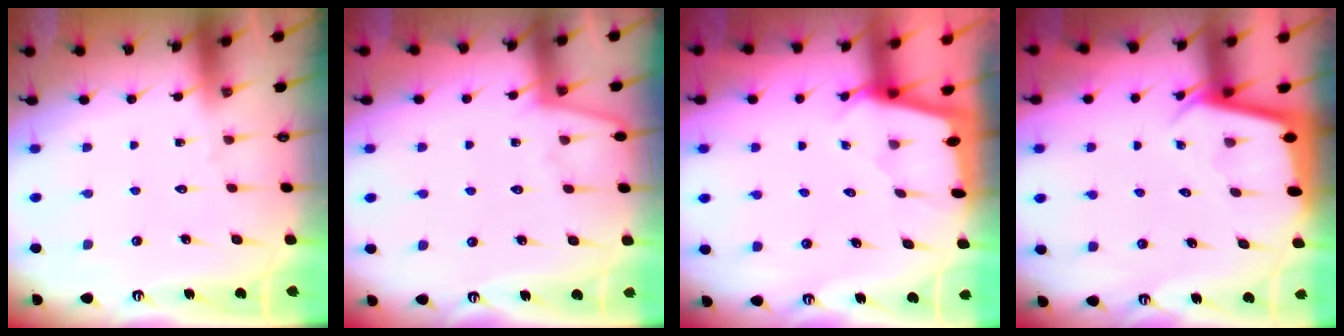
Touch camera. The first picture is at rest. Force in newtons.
{"total": 2.4, "press": 2.4, "slide": 0.3}
{"total": 1.8, "press": 1.8, "slide": 0.1}
{"total": 2.3, "press": 2.3, "slide": 0.1}